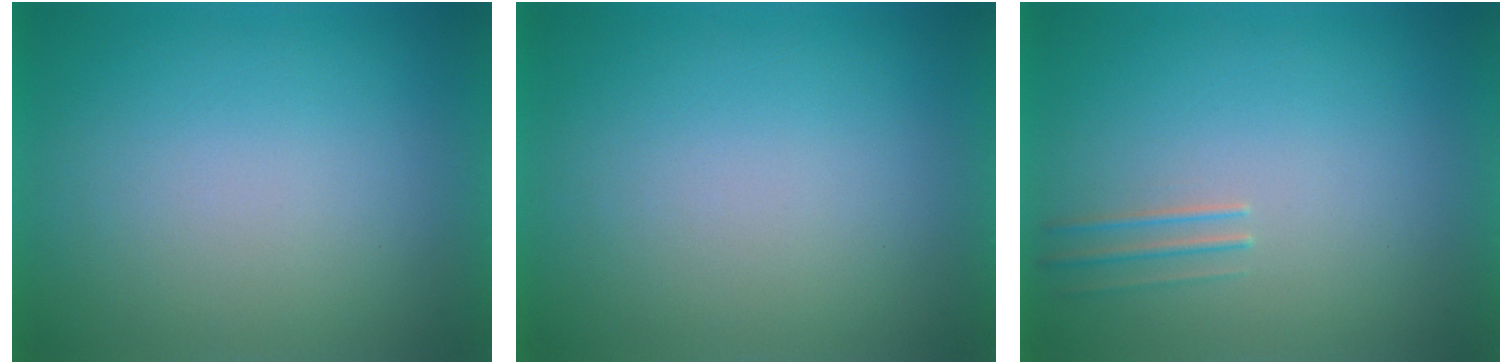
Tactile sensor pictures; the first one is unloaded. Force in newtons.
{"total": 0.0}
{"total": 1.2}